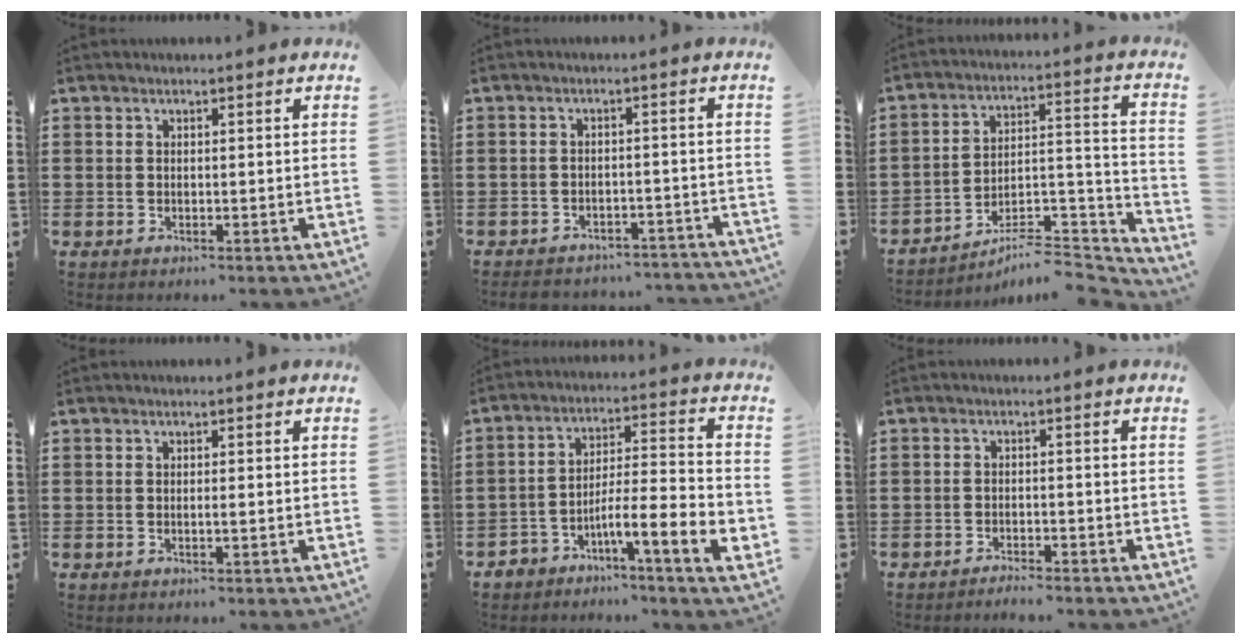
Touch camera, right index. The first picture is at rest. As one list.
[{"total": 3.0, "force": [-3.0, 0.5, 0.2], "torque": [-0.009, 0.002, -0.063]}, {"total": 6.6, "force": [-5.5, 1.5, 3.2], "torque": [-0.047, -0.002, -0.107]}, {"total": 0.5, "force": [-0.2, 0.0, 0.5], "torque": [-0.010, -0.003, -0.002]}, {"total": 8.6, "force": [-4.9, 1.1, 7.0], "torque": [-0.127, -0.015, -0.096]}, {"total": 2.0, "force": [-2.0, 0.0, 0.2], "torque": [-0.007, 0.004, -0.041]}]